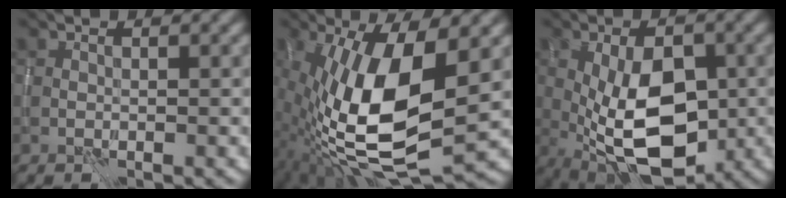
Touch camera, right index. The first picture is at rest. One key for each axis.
{"total": 14.1, "fx": -1.0, "fy": 5.1, "fz": 13.1, "tx": -0.251, "ty": -0.004, "tz": -0.020}
{"total": 10.6, "fx": -1.6, "fy": 5.6, "fz": 8.8, "tx": -0.163, "ty": -0.016, "tz": -0.024}